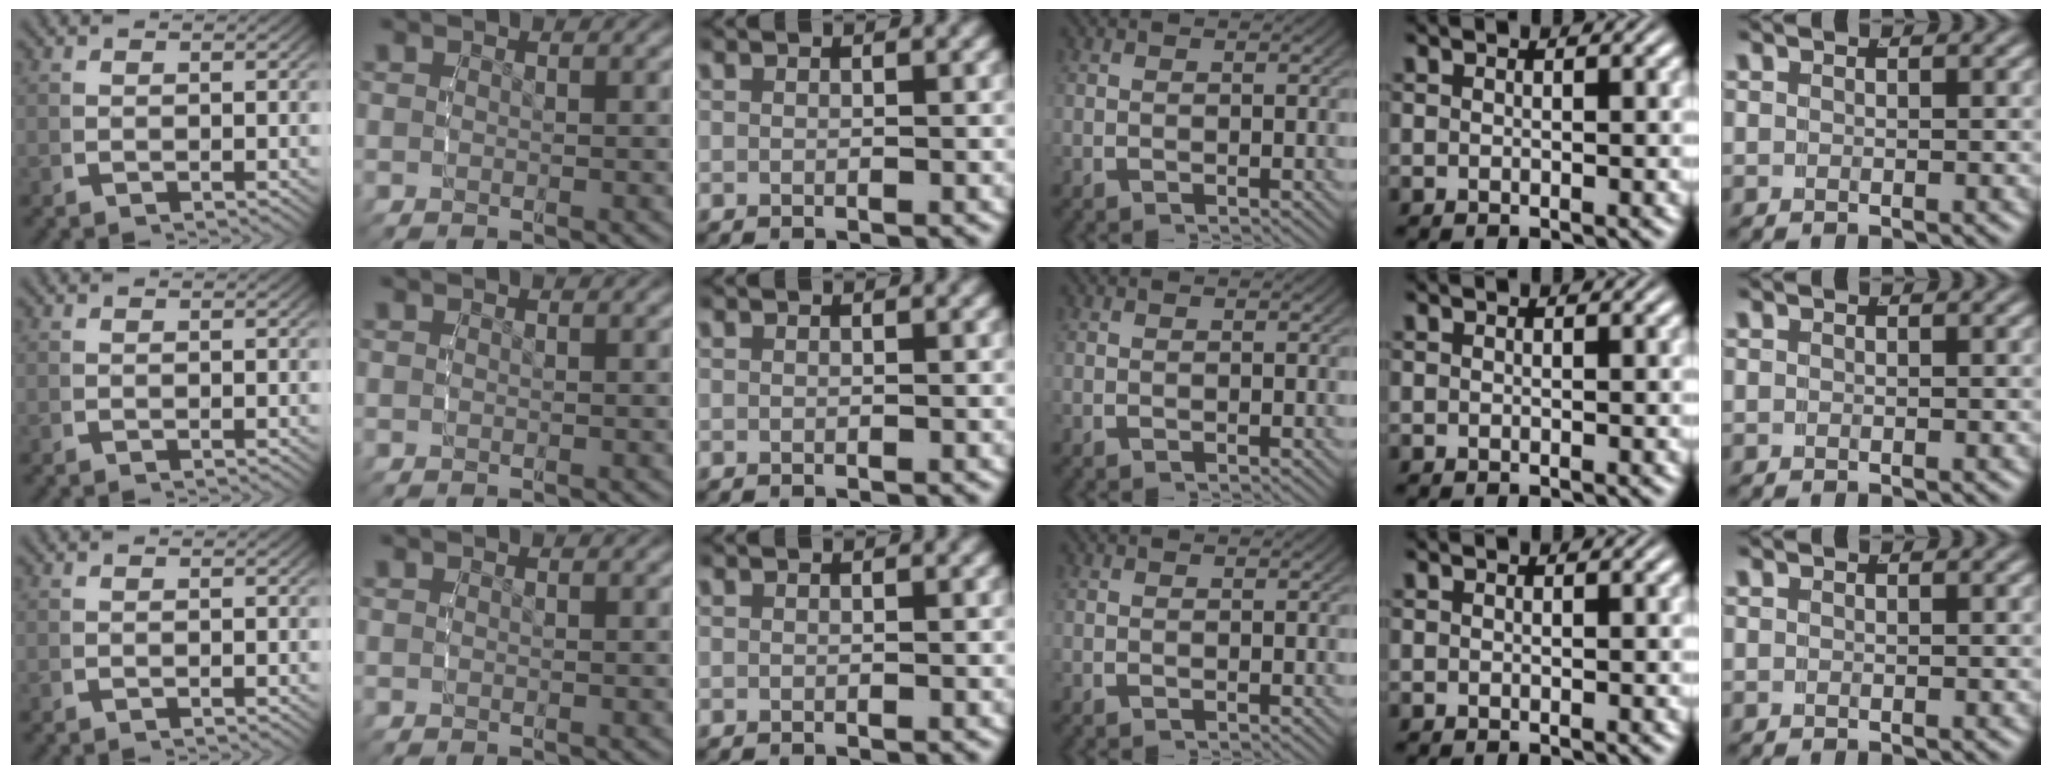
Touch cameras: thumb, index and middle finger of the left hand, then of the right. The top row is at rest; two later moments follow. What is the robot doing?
{"motion": "reach", "object": "paper towel"}